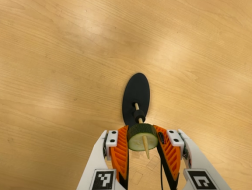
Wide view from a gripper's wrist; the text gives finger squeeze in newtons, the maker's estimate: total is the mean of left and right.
{"total": 11.3, "left": 9.7, "right": 13.0}